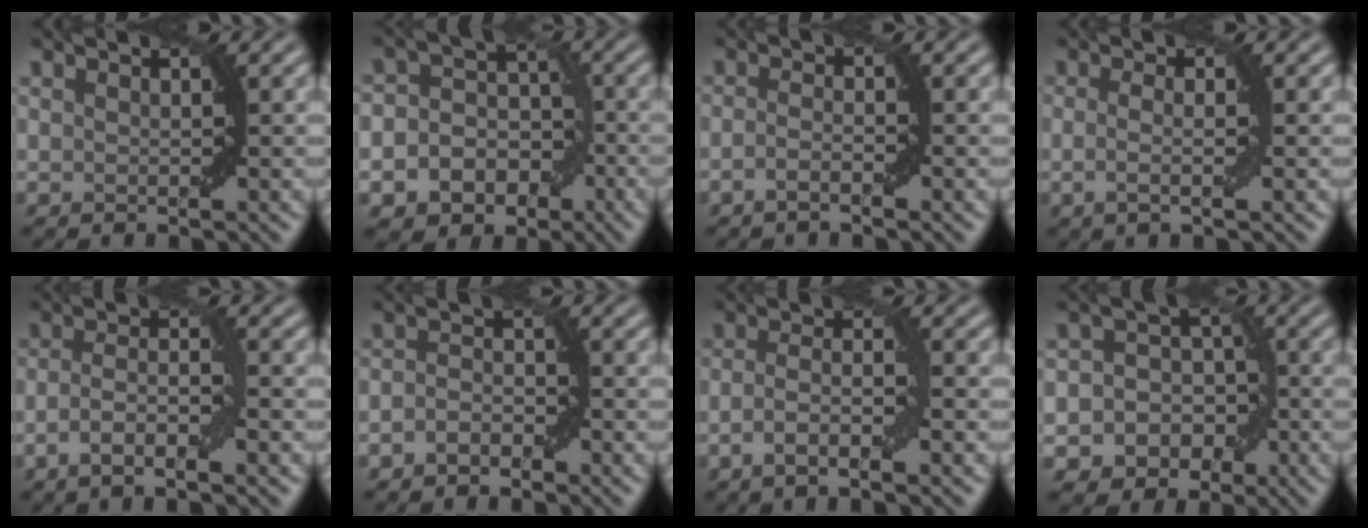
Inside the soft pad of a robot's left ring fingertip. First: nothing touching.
{"total": 7.8, "force": [-3.1, 6.6, 2.7], "torque": [-0.024, 0.010, -0.064]}
{"total": 1.3, "force": [-0.8, 0.3, 1.0], "torque": [-0.020, 0.004, -0.018]}
{"total": 2.4, "force": [-0.2, 0.6, 2.3], "torque": [-0.039, -0.002, -0.013]}
{"total": 3.7, "force": [-1.5, 0.8, 3.2], "torque": [-0.060, 0.004, -0.033]}
{"total": 1.9, "force": [-1.1, 1.1, 1.1], "torque": [-0.022, 0.005, -0.024]}
{"total": 3.2, "force": [-1.3, 0.6, 2.9], "torque": [-0.054, 0.004, -0.029]}
{"total": 6.7, "force": [-2.7, 5.8, 1.9], "torque": [-0.006, 0.012, -0.057]}